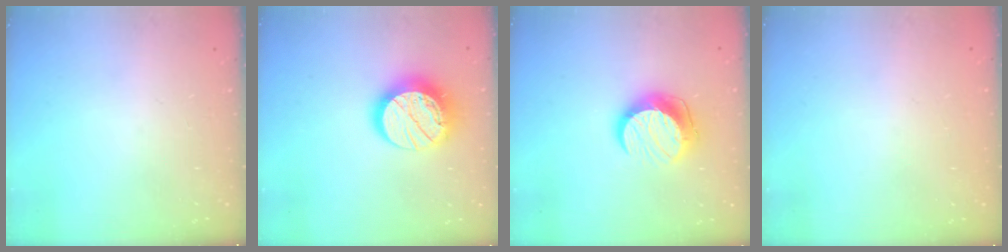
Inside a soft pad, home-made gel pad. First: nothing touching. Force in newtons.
{"total": 15.3, "press": 15.2, "slide": 1.2}
{"total": 11.1, "press": 11.1, "slide": 0.4}
{"total": 0.6, "press": 0.6, "slide": 0.0}